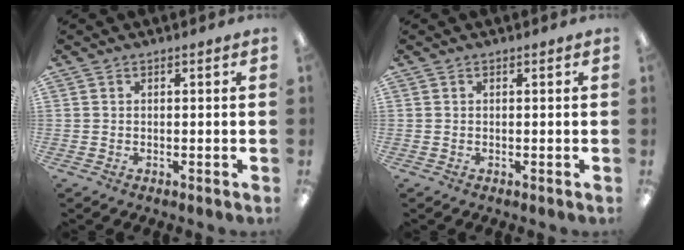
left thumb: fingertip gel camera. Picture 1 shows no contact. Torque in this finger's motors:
{"motor_torque": [0.00, 0.00, 0.02, -0.02, 0.00]}